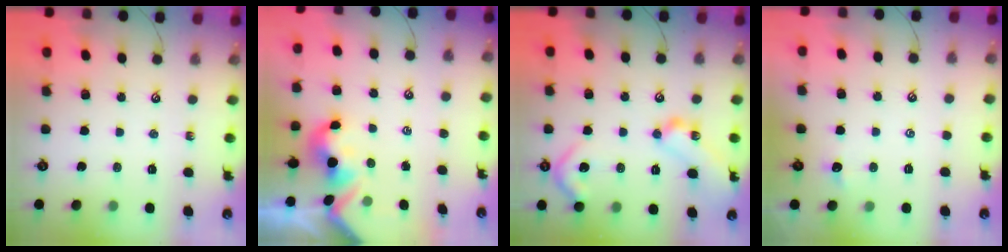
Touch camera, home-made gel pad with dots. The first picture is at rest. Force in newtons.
{"total": 2.2, "press": 2.1, "slide": 0.5}
{"total": 19.3, "press": 19.3, "slide": 0.8}
{"total": 2.3, "press": 2.2, "slide": 0.3}